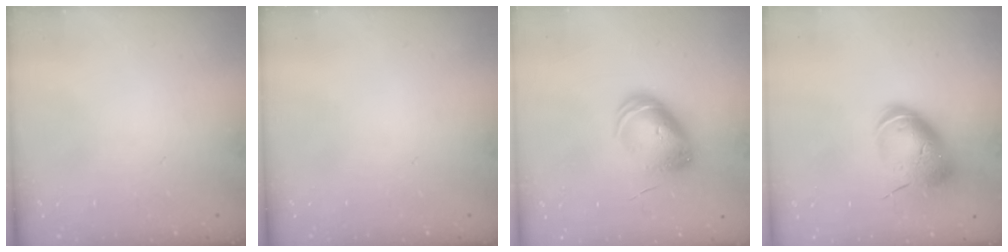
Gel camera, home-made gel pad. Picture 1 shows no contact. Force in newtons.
{"total": 0.0}
{"total": 9.4, "press": 9.4, "slide": 0.5}
{"total": 11.8, "press": 11.6, "slide": 2.0}